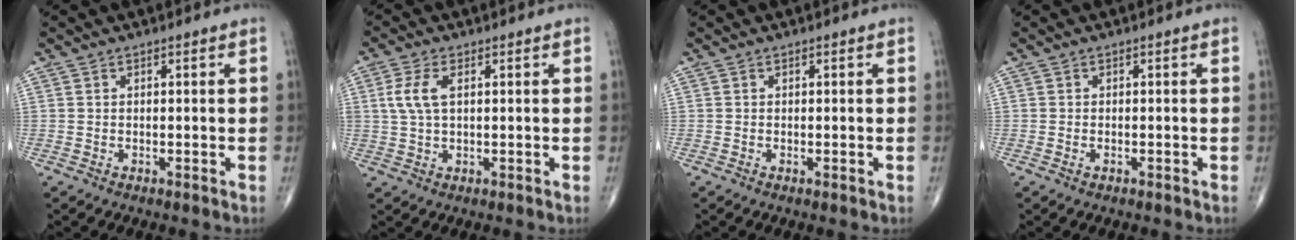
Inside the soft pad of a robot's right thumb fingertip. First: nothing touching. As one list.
[{"total": 5.4, "force": [1.3, 2.7, 4.5], "torque": [-0.109, 0.006, 0.025]}, {"total": 0.0}, {"total": 0.6, "force": [-0.3, 0.4, 0.4], "torque": [-0.009, 0.003, -0.003]}]